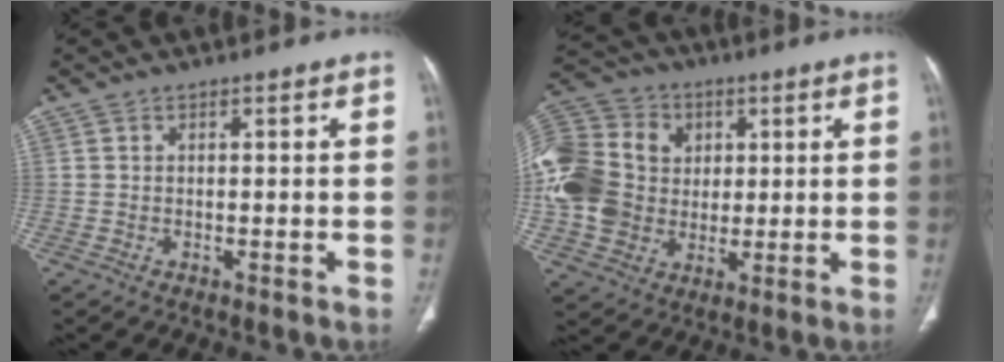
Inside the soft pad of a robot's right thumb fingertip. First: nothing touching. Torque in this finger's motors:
{"motor_torque": [0.26, 0.19, 0.36, 0.33, 0.26]}